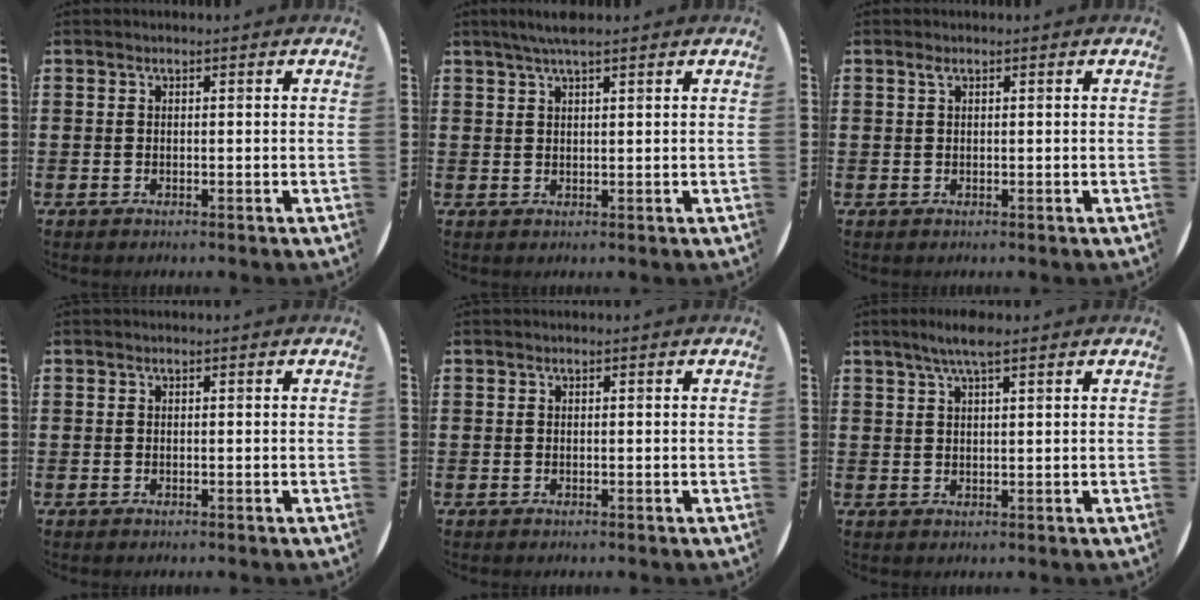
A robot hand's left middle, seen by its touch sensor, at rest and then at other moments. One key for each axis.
{"total": 2.6, "fx": 2.1, "fy": 0.1, "fz": 1.6, "tx": -0.034, "ty": 0.005, "tz": 0.037}
{"total": 0.7, "fx": 0.4, "fy": 0.3, "fz": 0.5, "tx": -0.002, "ty": -0.001, "tz": 0.006}
{"total": 0.0}
{"total": 0.0}
{"total": 3.6, "fx": 2.6, "fy": 0.4, "fz": 2.4, "tx": -0.051, "ty": 0.006, "tz": 0.046}